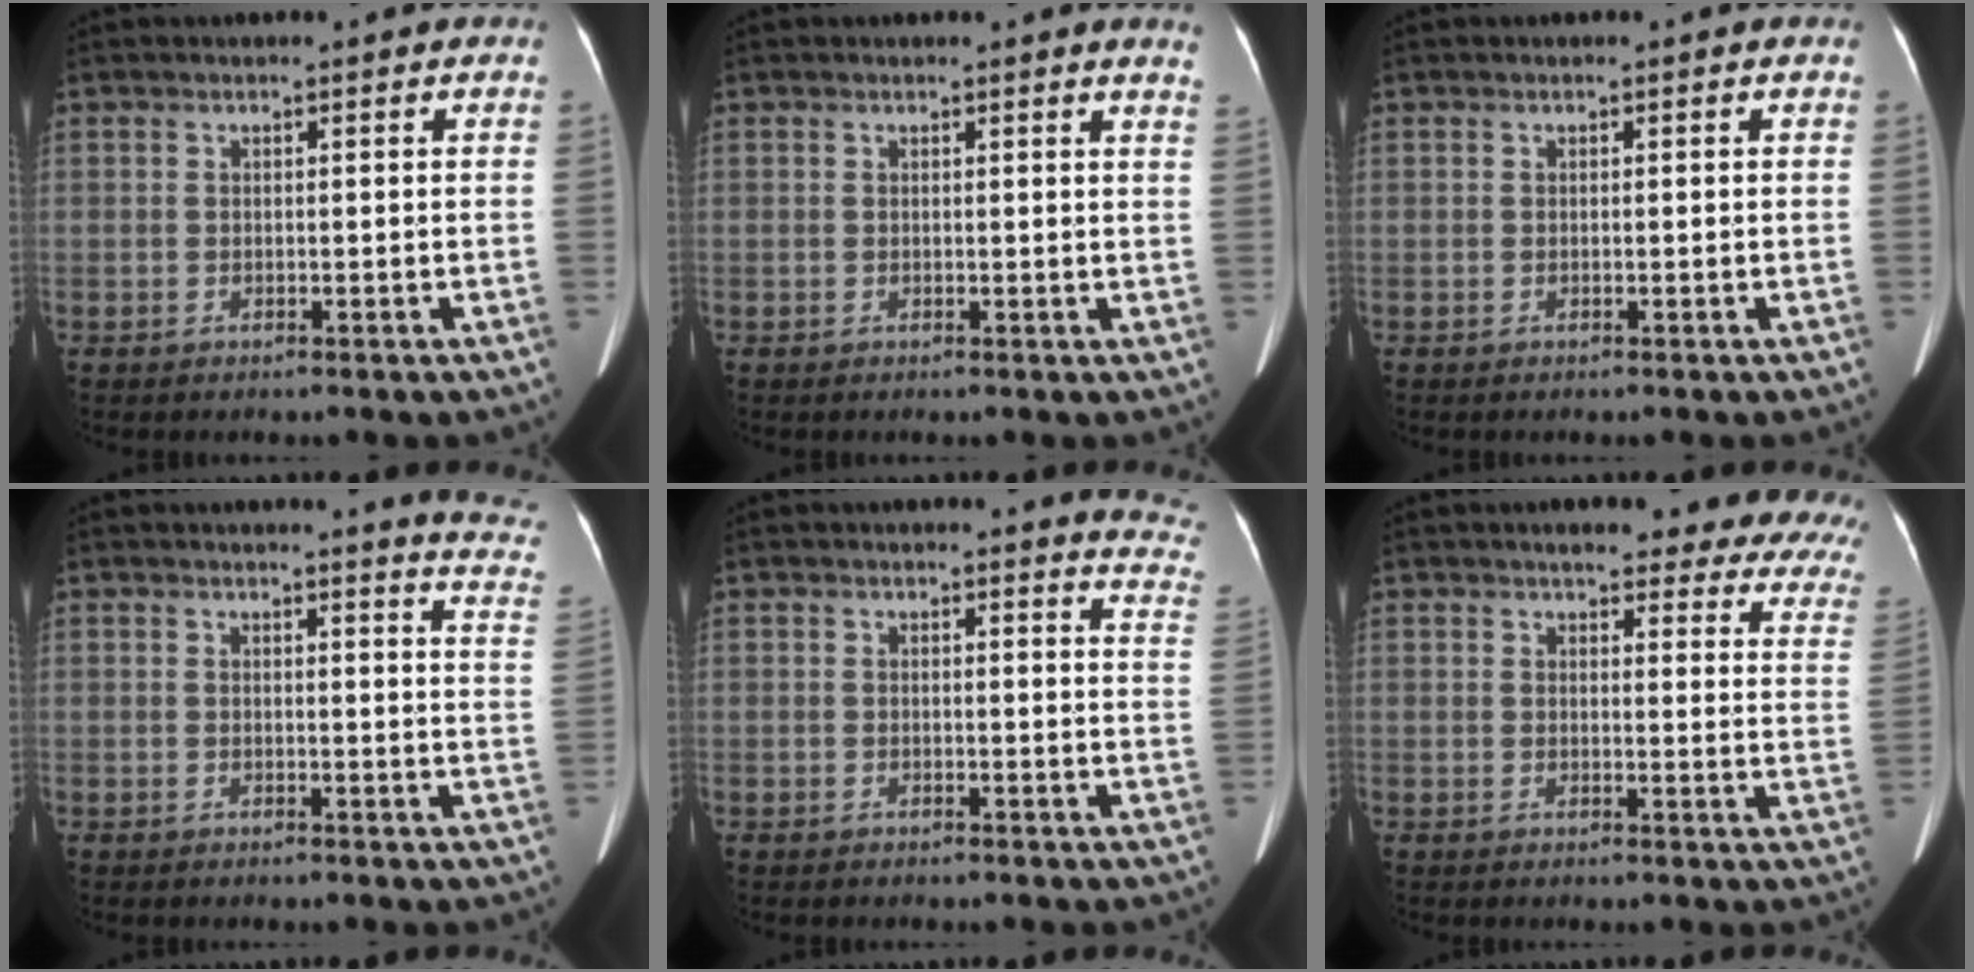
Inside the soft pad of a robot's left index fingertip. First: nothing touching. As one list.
[{"total": 2.5, "force": [2.3, -0.2, 0.9], "torque": [-0.014, -0.011, 0.008]}, {"total": 0.0}, {"total": 9.1, "force": [8.9, 0.1, 2.2], "torque": [-0.002, -0.081, 0.061]}, {"total": 8.1, "force": [8.0, 0.9, 1.0], "torque": [0.023, -0.065, 0.045]}, {"total": 19.9, "force": [17.8, 4.2, 8.0], "torque": [-0.068, -0.046, 0.175]}]